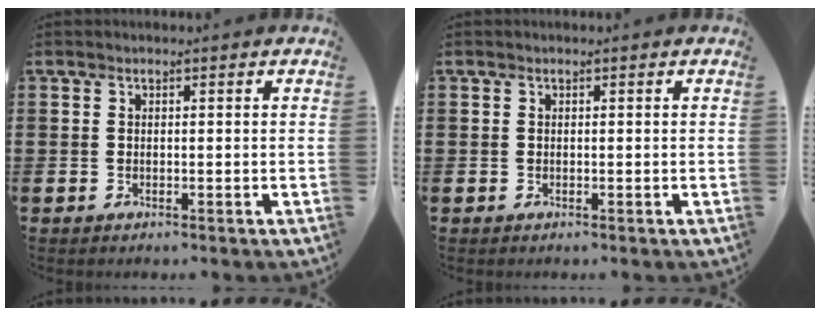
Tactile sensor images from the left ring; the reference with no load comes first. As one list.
[{"total": 0.0}]